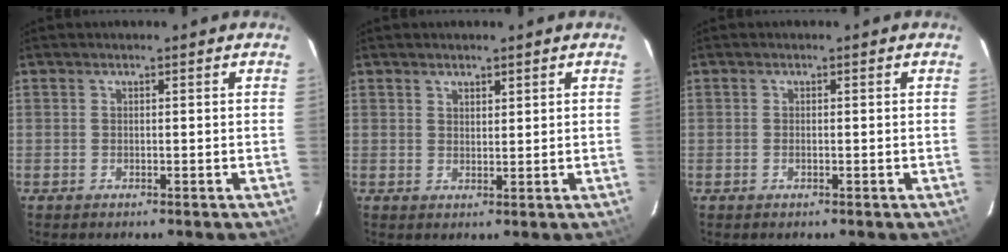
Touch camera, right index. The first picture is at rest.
{"total": 1.7, "force": [1.4, 0.9, 0.6], "torque": [-0.006, 0.002, 0.023]}
{"total": 0.5, "force": [-0.2, 0.2, 0.5], "torque": [-0.010, 0.002, -0.004]}